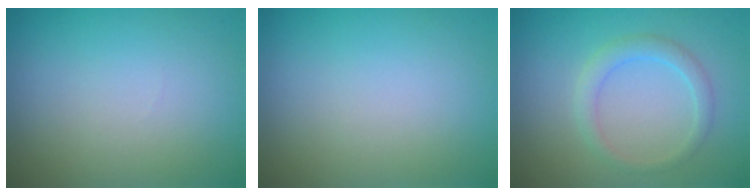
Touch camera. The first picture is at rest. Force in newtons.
{"total": 0.0}
{"total": 2.0, "press": 2.0, "slide": 0.1}